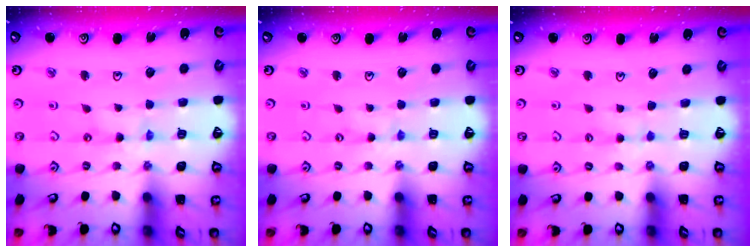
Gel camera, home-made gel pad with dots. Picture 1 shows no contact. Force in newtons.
{"total": 0.0}
{"total": 2.8, "press": 2.7, "slide": 0.5}